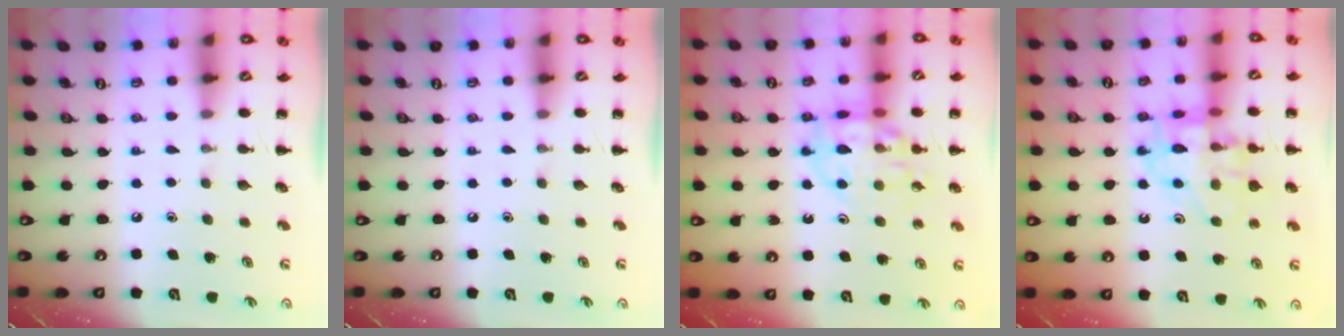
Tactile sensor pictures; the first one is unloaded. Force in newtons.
{"total": 0.0}
{"total": 13.2, "press": 13.0, "slide": 2.6}
{"total": 14.9, "press": 14.6, "slide": 2.8}